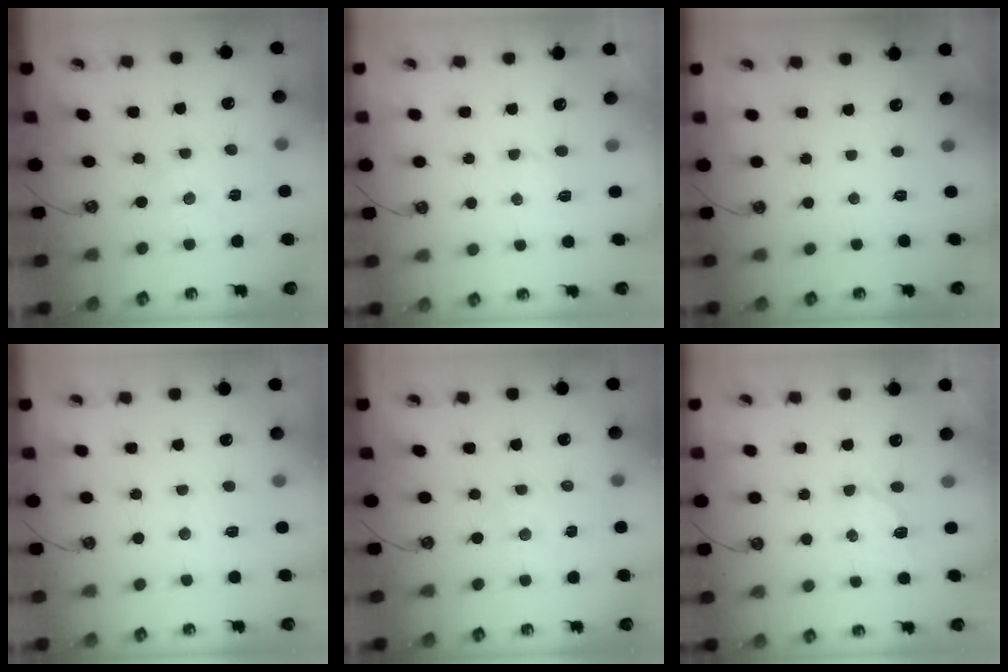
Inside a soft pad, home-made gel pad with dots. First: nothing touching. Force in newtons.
{"total": 4.6, "press": 4.5, "slide": 0.7}
{"total": 0.0}
{"total": 5.3, "press": 5.3, "slide": 0.6}
{"total": 1.8, "press": 1.7, "slide": 0.3}
{"total": 4.2, "press": 4.1, "slide": 0.9}